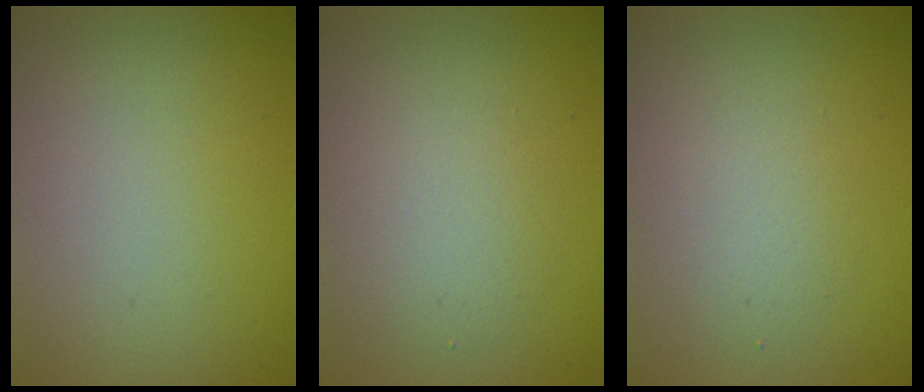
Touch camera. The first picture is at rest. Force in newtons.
{"total": 2.7, "press": 2.6, "slide": 0.3}
{"total": 2.2, "press": 2.1, "slide": 0.2}